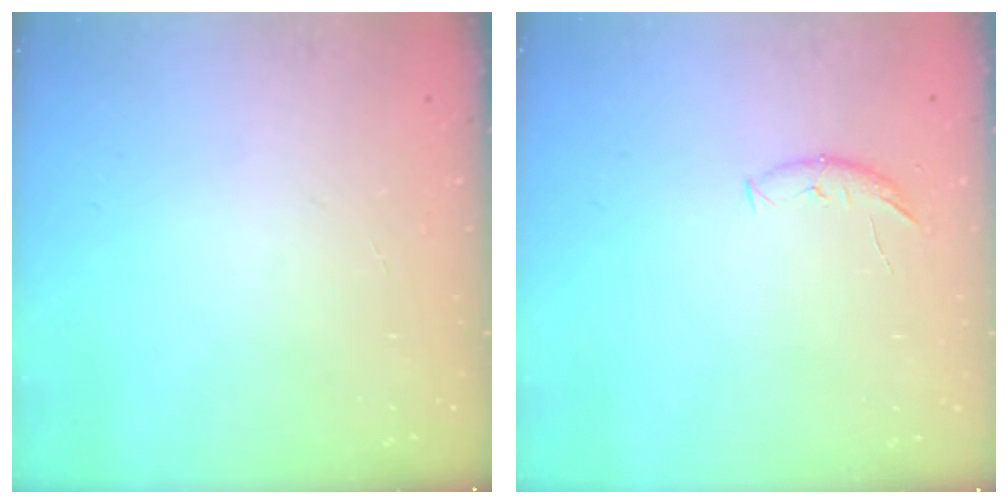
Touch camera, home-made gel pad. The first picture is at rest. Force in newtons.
{"total": 5.6, "press": 5.6, "slide": 0.6}